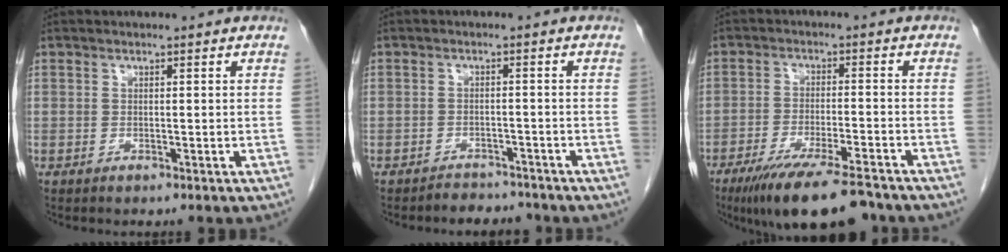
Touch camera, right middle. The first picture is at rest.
{"total": 3.4, "force": [-3.1, 1.3, -0.3], "torque": [0.003, 0.001, -0.046]}
{"total": 17.3, "force": [-12.9, 8.0, 8.3], "torque": [-0.119, 0.003, -0.162]}